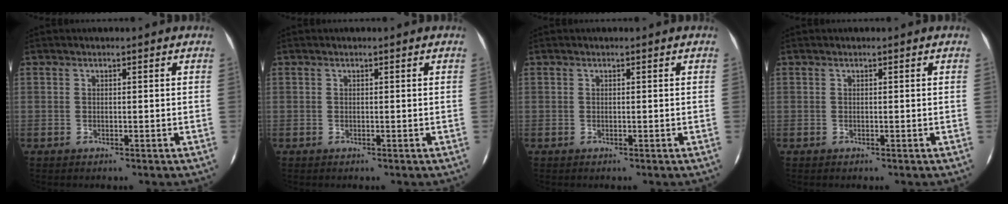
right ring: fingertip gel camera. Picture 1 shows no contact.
{"total": 0.0}
{"total": 0.0}
{"total": 0.0}